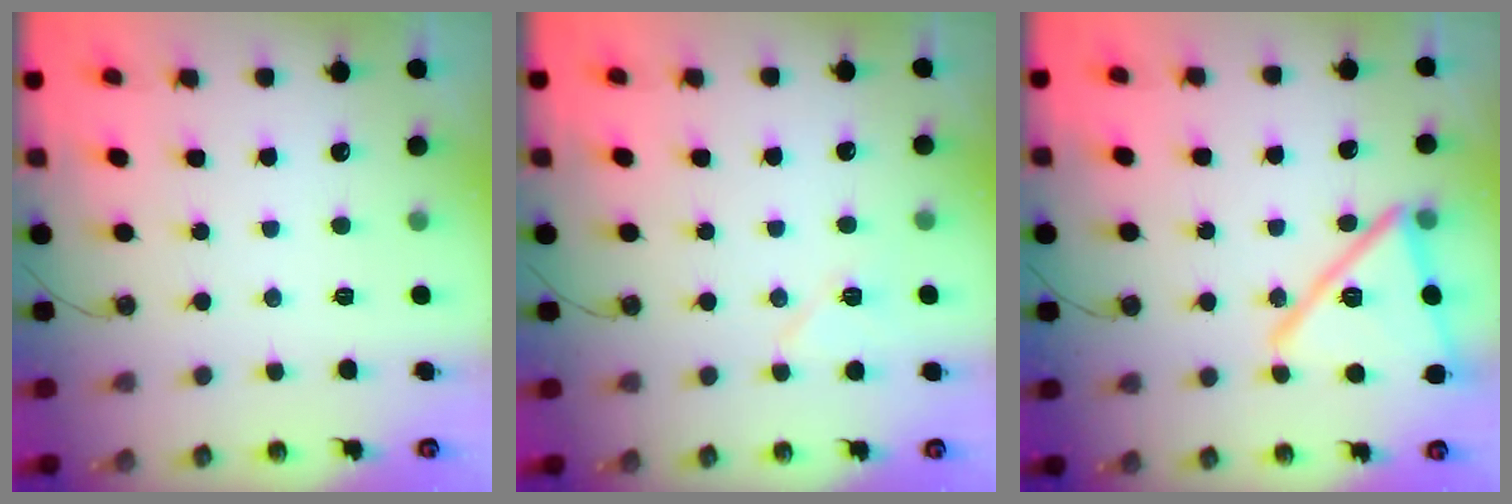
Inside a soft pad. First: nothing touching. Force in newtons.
{"total": 6.4, "press": 6.4, "slide": 0.5}
{"total": 19.0, "press": 18.9, "slide": 1.2}